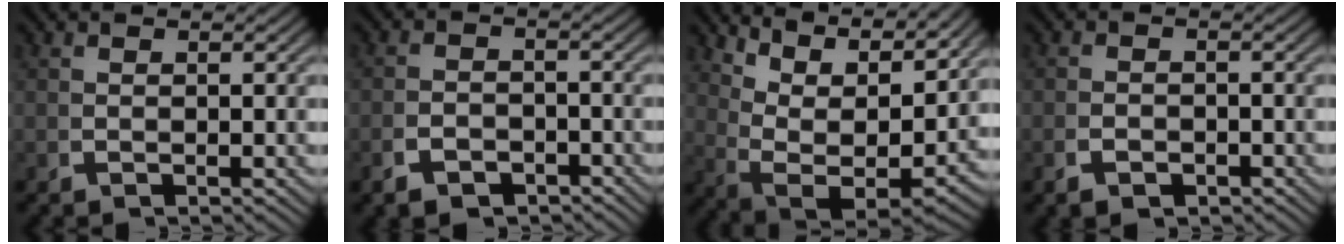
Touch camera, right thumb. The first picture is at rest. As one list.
[{"total": 3.0, "force": [-2.4, 1.5, 0.8], "torque": [0.000, -0.008, -0.039]}, {"total": 12.8, "force": [2.2, 8.4, 9.4], "torque": [-0.200, -0.051, 0.055]}, {"total": 1.8, "force": [-1.4, 1.0, 0.6], "torque": [-0.004, -0.005, -0.023]}]